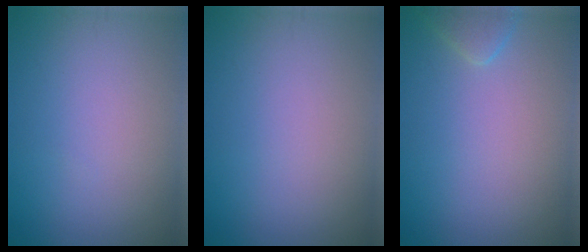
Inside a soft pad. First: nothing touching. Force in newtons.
{"total": 0.0}
{"total": 1.4, "press": 1.4, "slide": 0.2}